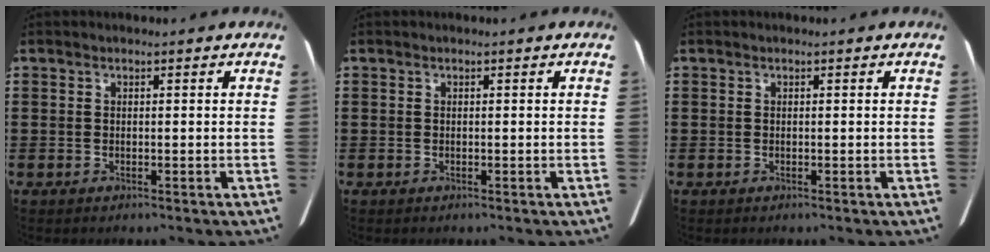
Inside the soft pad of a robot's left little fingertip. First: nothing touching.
{"total": 0.0}
{"total": 0.0}